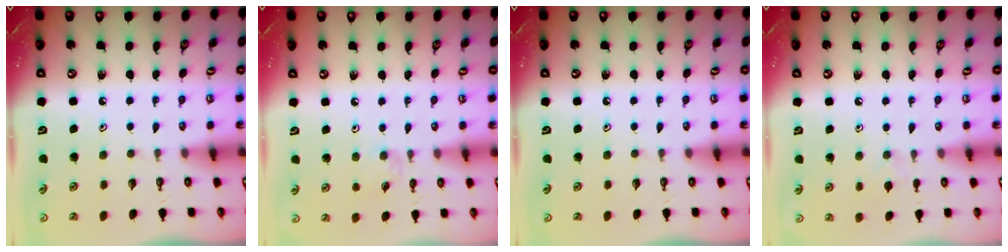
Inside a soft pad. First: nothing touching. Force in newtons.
{"total": 3.2, "press": 3.1, "slide": 0.6}
{"total": 0.0}
{"total": 3.7, "press": 3.7, "slide": 0.6}